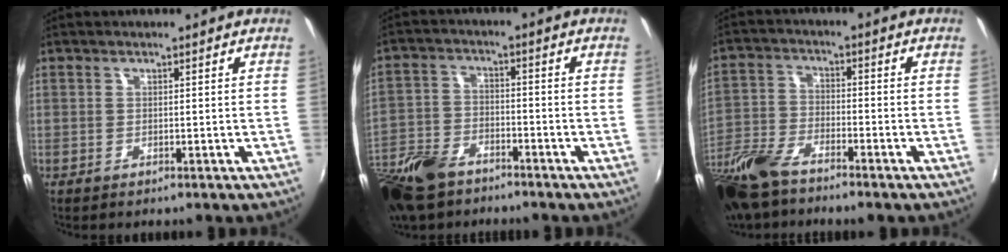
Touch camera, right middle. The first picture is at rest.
{"total": 14.1, "force": [-9.9, 7.2, 7.0], "torque": [-0.184, -0.014, -0.199]}
{"total": 14.1, "force": [-10.3, 5.1, 8.1], "torque": [-0.195, -0.024, -0.207]}